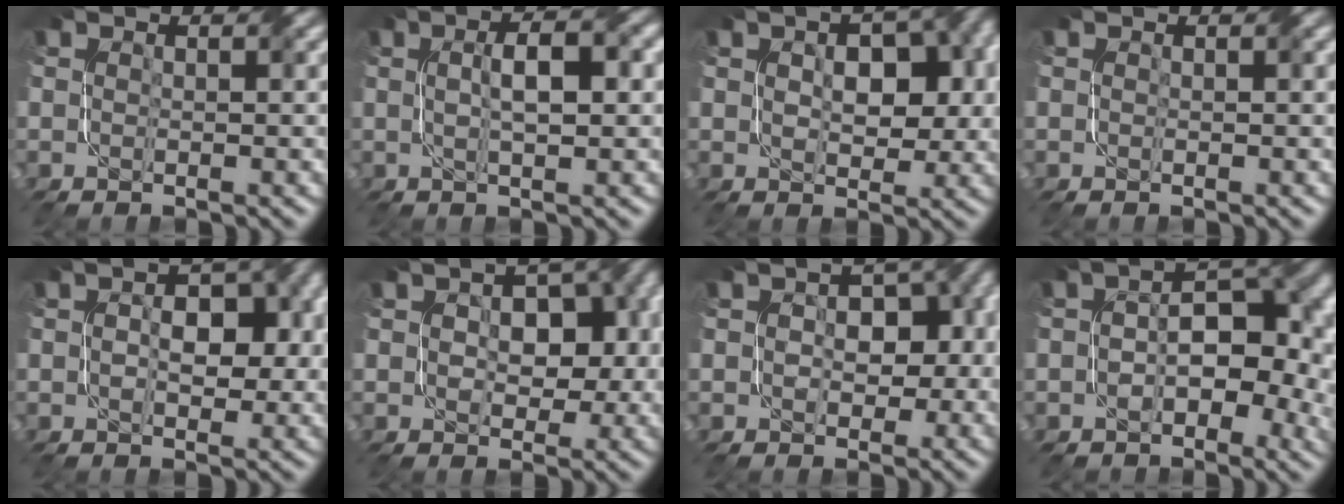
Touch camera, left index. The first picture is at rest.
{"total": 3.6, "force": [0.5, 0.4, 3.5], "torque": [-0.058, 0.013, 0.010]}
{"total": 5.5, "force": [0.7, 3.4, 4.3], "torque": [-0.065, -0.001, 0.017]}
{"total": 0.0}
{"total": 5.0, "force": [0.0, 3.0, 4.0], "torque": [-0.053, 0.001, 0.002]}
{"total": 6.9, "force": [0.4, 4.4, 5.4], "torque": [-0.071, 0.004, 0.010]}
{"total": 6.1, "force": [-0.6, 4.1, 4.5], "torque": [-0.037, 0.015, 0.002]}
{"total": 8.0, "force": [-0.8, 4.4, 6.6], "torque": [-0.082, 0.012, -0.020]}